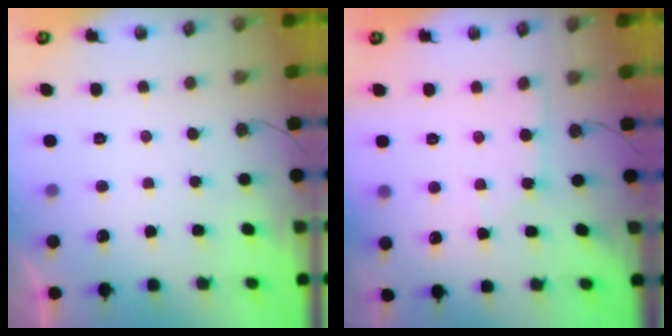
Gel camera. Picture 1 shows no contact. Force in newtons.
{"total": 2.2, "press": 2.1, "slide": 0.3}